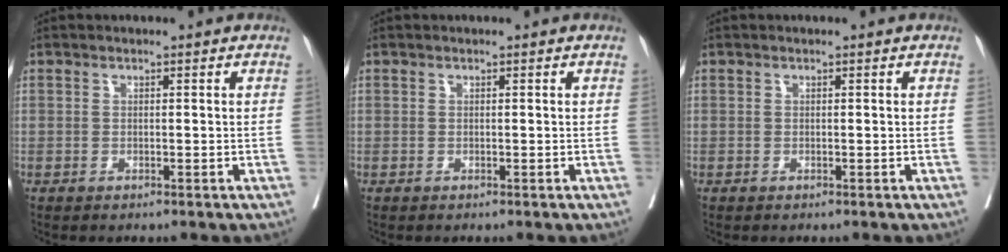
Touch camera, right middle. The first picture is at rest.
{"total": 0.0}
{"total": 0.0}